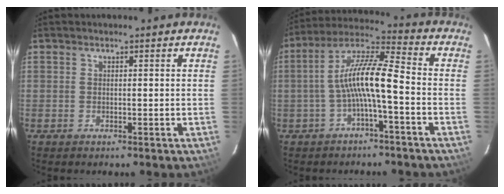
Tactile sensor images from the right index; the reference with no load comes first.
{"total": 10.1, "force": [-2.6, 1.3, 9.7], "torque": [-0.205, 0.021, -0.051]}